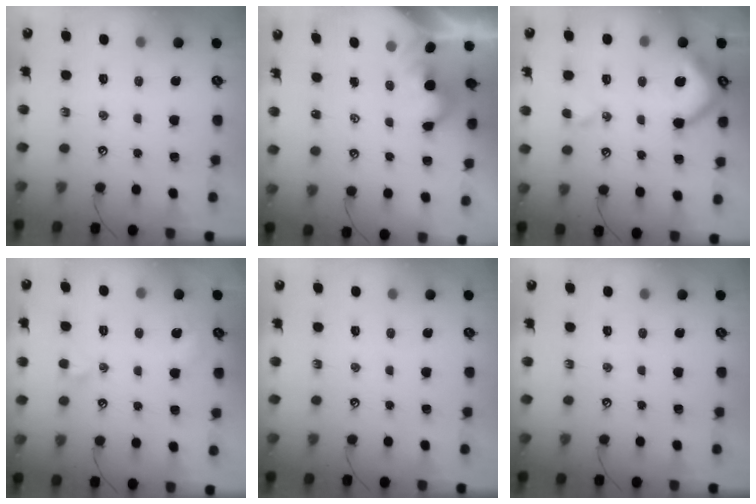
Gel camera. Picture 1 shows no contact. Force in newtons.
{"total": 2.0, "press": 2.0, "slide": 0.3}
{"total": 10.9, "press": 10.7, "slide": 1.7}
{"total": 1.6, "press": 1.5, "slide": 0.3}
{"total": 0.0}
{"total": 0.0}